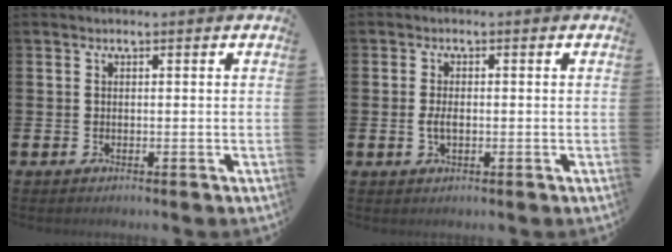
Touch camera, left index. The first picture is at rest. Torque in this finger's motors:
{"motor_torque": [0.47, 0.03, 0.09, 0.06]}